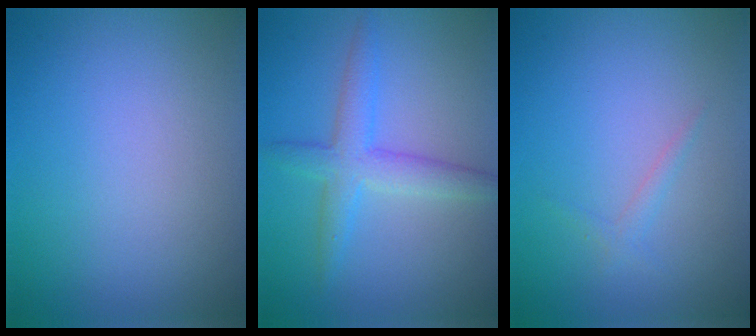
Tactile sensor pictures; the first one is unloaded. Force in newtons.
{"total": 3.7, "press": 3.7, "slide": 0.0}
{"total": 0.9, "press": 0.9, "slide": 0.0}